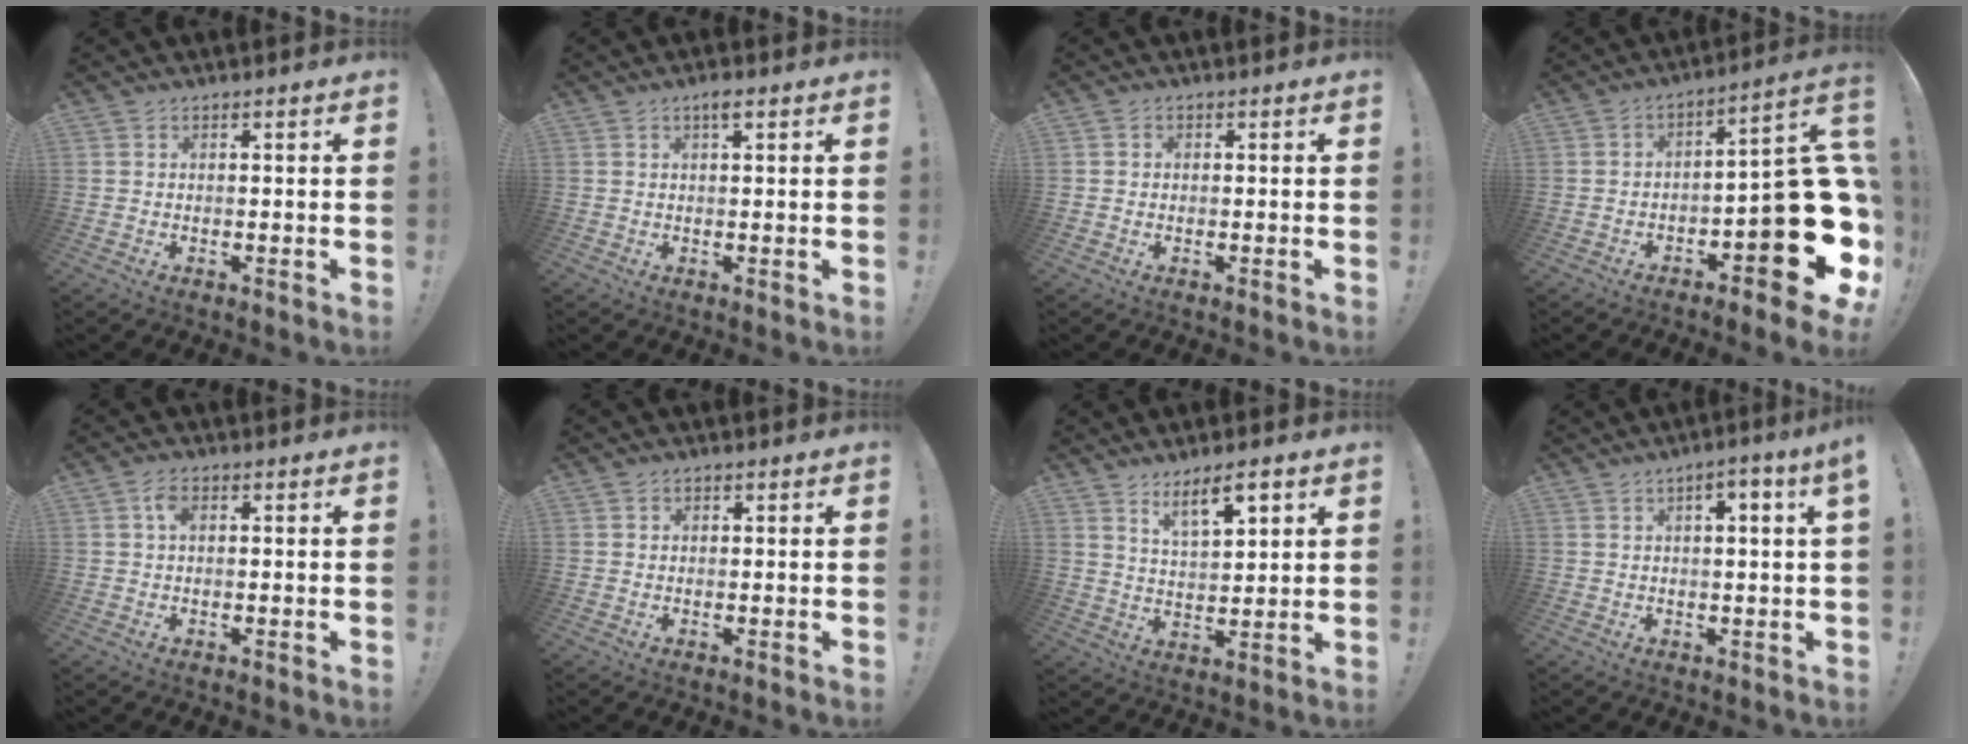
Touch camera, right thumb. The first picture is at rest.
{"total": 2.4, "force": [1.3, 0.0, 2.0], "torque": [-0.030, -0.003, 0.018]}
{"total": 0.9, "force": [-0.2, 0.9, 0.2], "torque": [-0.007, 0.005, -0.002]}
{"total": 19.7, "force": [-5.5, 7.4, 17.4], "torque": [-0.205, 0.020, -0.077]}
{"total": 3.3, "force": [0.9, 1.9, 2.6], "torque": [-0.047, 0.004, 0.013]}
{"total": 0.9, "force": [0.3, 0.8, 0.2], "torque": [0.000, 0.000, 0.006]}
{"total": 9.2, "force": [6.0, 2.9, 6.3], "torque": [-0.093, -0.033, 0.102]}
{"total": 3.8, "force": [1.1, -0.1, 3.6], "torque": [-0.051, -0.006, 0.014]}